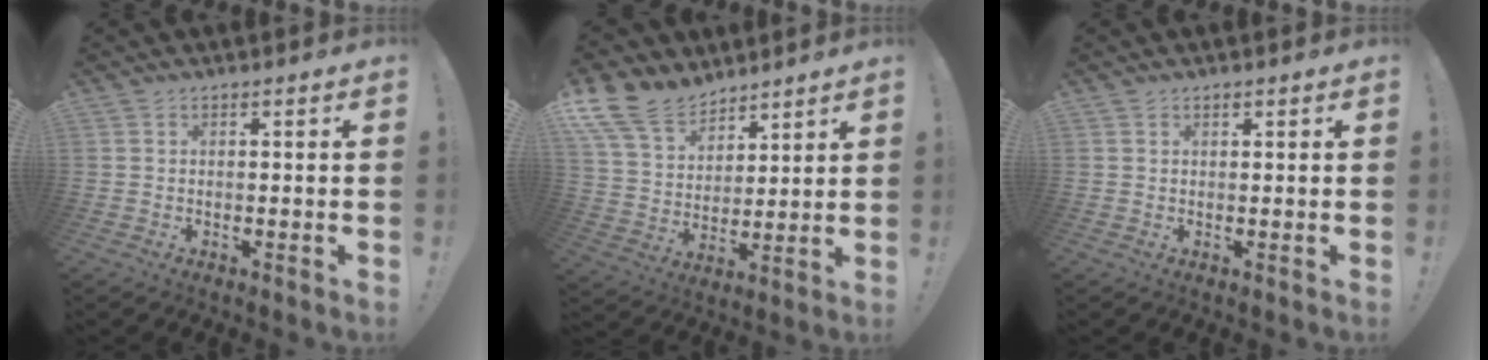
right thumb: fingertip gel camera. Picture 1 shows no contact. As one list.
[{"total": 14.9, "force": [11.2, 8.3, 5.2], "torque": [-0.113, -0.074, 0.214]}, {"total": 0.6, "force": [0.4, 0.3, 0.2], "torque": [-0.001, -0.001, 0.008]}]